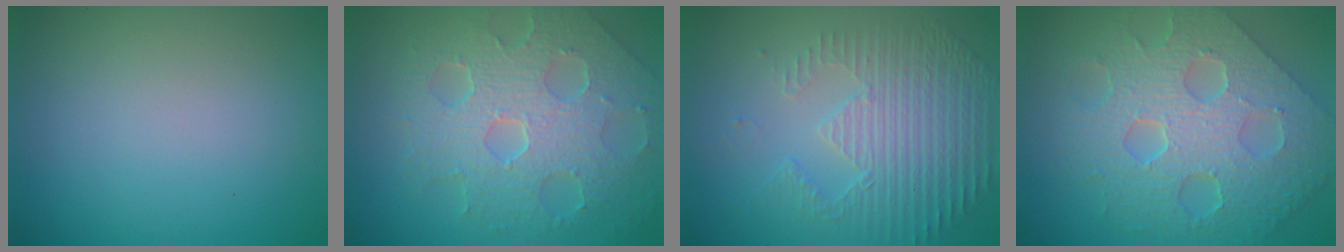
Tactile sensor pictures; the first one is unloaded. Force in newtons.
{"total": 8.4, "press": 5.9, "slide": 6.1}
{"total": 5.0, "press": 3.5, "slide": 3.5}
{"total": 8.7, "press": 6.4, "slide": 5.8}